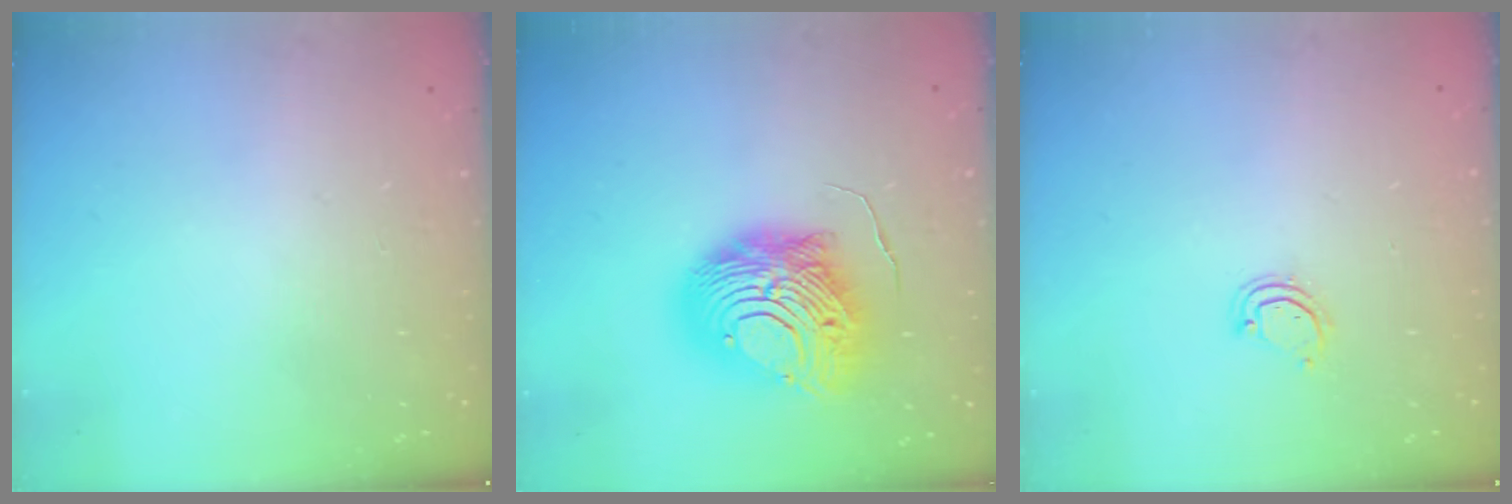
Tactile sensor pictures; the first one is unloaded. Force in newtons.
{"total": 15.3, "press": 15.2, "slide": 1.6}
{"total": 3.7, "press": 3.7, "slide": 0.3}